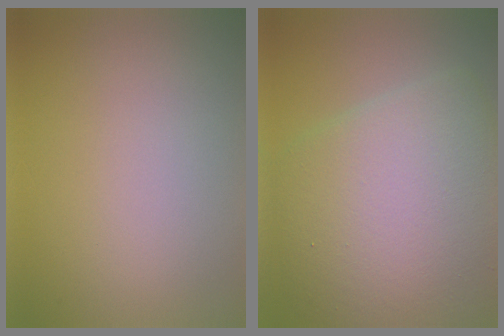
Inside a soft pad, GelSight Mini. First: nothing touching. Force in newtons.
{"total": 12.1, "press": 12.1, "slide": 0.2}